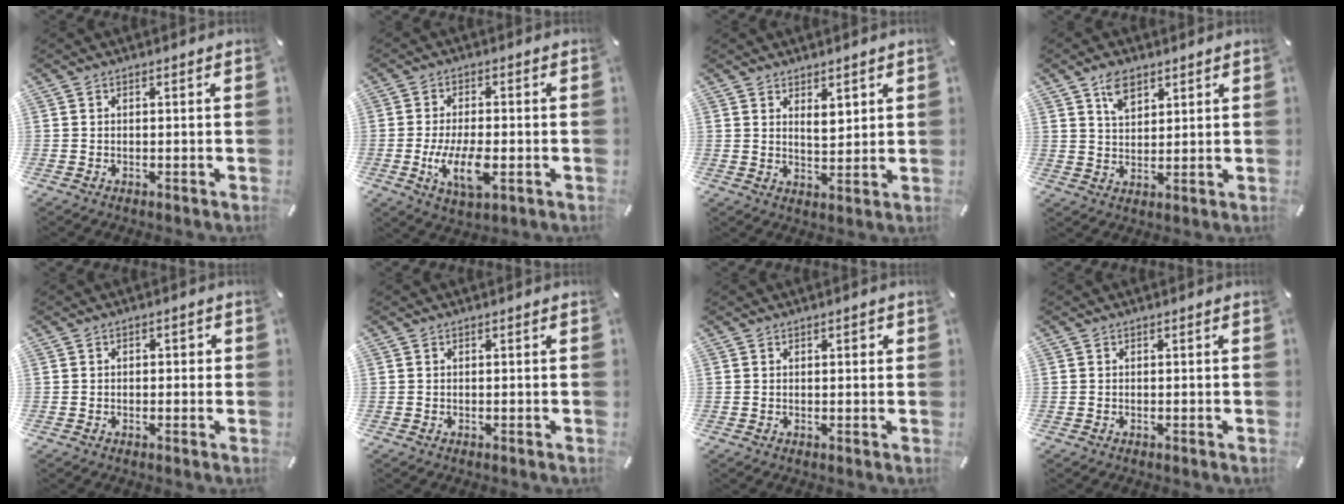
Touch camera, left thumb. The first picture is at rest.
{"total": 9.8, "force": [-2.5, 4.4, 8.4], "torque": [-0.181, -0.007, -0.042]}
{"total": 4.6, "force": [2.9, 2.6, 2.4], "torque": [-0.024, -0.017, 0.046]}
{"total": 6.0, "force": [3.8, 3.6, 2.9], "torque": [-0.044, -0.009, 0.068]}
{"total": 1.2, "force": [-0.2, 0.9, 0.7], "torque": [-0.015, 0.007, -0.007]}
{"total": 0.0}
{"total": 1.1, "force": [0.5, 0.6, 0.8], "torque": [-0.008, 0.001, 0.005]}
{"total": 0.0}